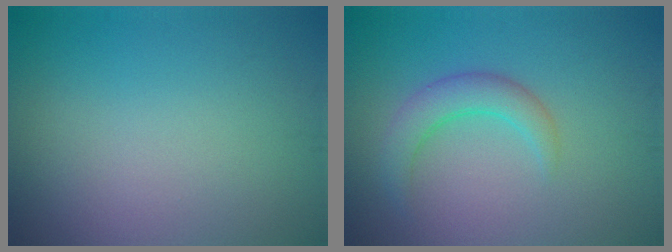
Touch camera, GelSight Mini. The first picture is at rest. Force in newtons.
{"total": 2.9, "press": 2.9, "slide": 0.3}